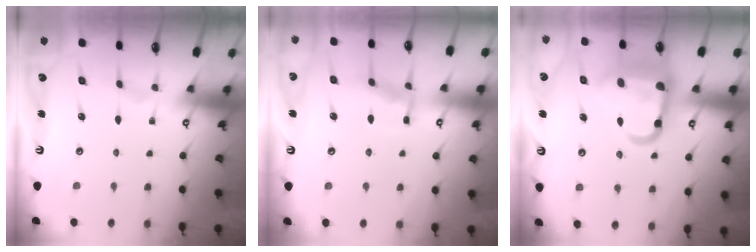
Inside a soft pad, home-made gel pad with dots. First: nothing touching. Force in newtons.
{"total": 6.8, "press": 6.8, "slide": 0.6}
{"total": 14.9, "press": 14.8, "slide": 2.0}